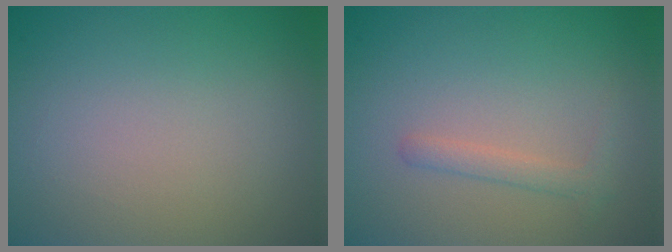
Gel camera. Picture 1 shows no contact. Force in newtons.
{"total": 1.3, "press": 1.3, "slide": 0.1}